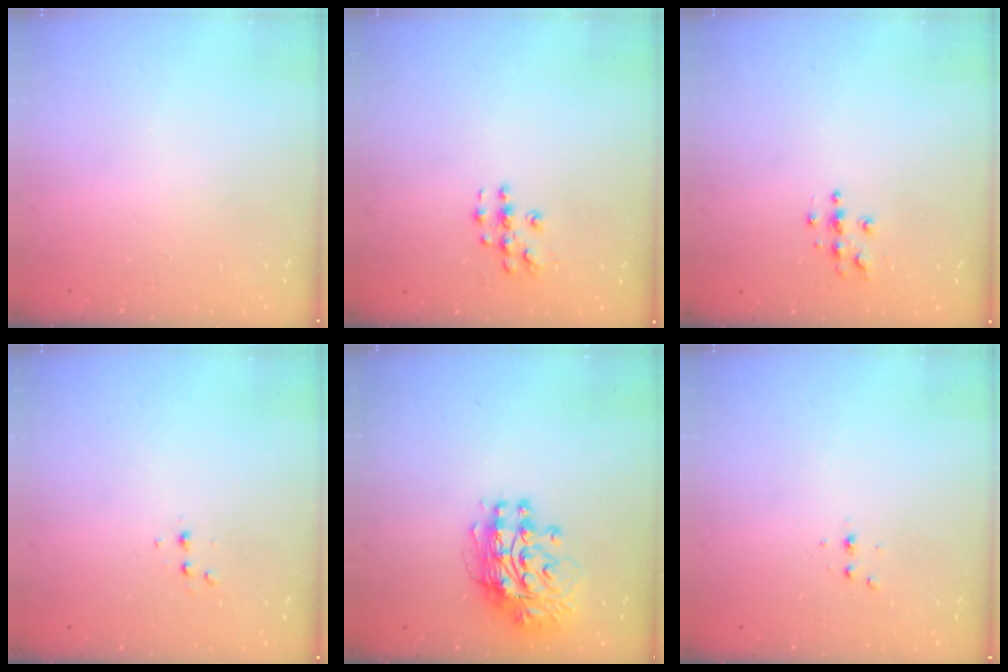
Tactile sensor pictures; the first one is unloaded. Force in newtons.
{"total": 5.4, "press": 5.4, "slide": 0.5}
{"total": 3.8, "press": 3.8, "slide": 0.3}
{"total": 2.6, "press": 2.5, "slide": 0.8}
{"total": 12.3, "press": 12.2, "slide": 1.1}
{"total": 2.3, "press": 2.3, "slide": 0.3}